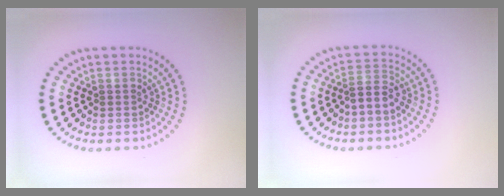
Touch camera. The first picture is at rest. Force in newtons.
{"total": 1.7, "press": 1.4, "slide": 0.9}